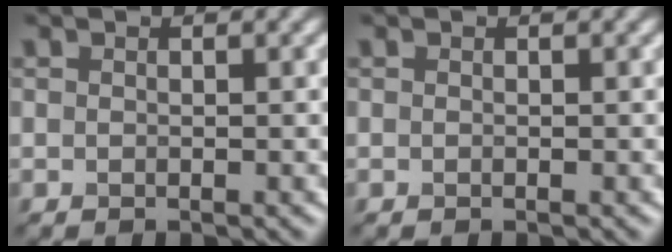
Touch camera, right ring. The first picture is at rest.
{"total": 0.0}